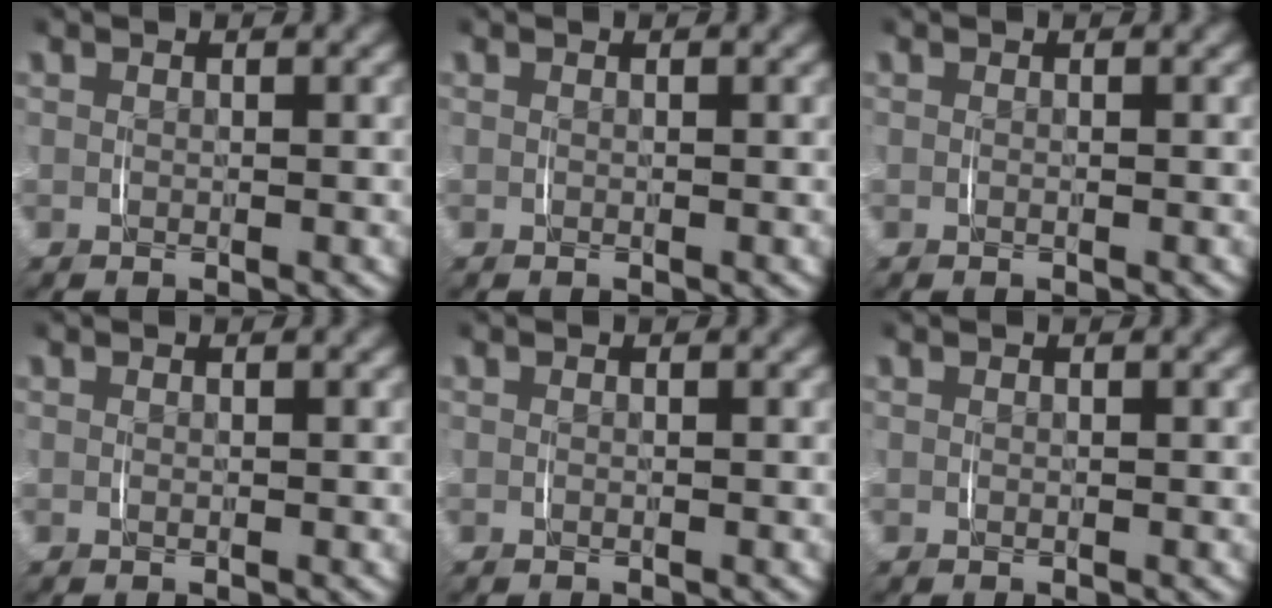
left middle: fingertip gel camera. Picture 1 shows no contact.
{"total": 0.0}
{"total": 0.0}
{"total": 0.0}
{"total": 0.0}
{"total": 0.0}